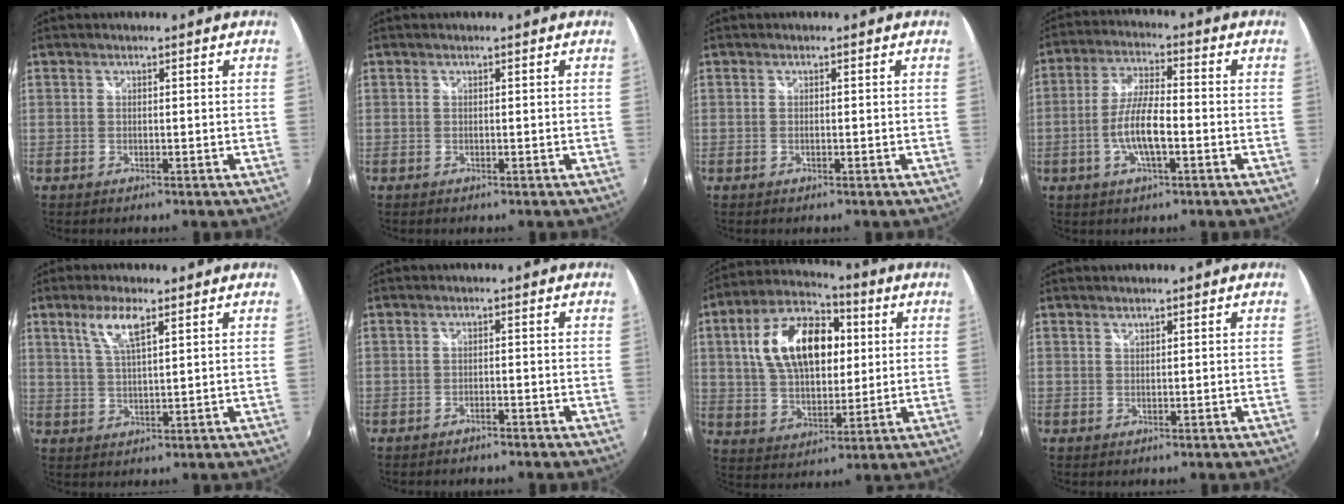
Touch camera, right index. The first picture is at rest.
{"total": 0.0}
{"total": 0.0}
{"total": 8.5, "force": [-2.5, 2.1, 7.8], "torque": [-0.159, 0.004, -0.048]}
{"total": 5.6, "force": [3.0, 1.3, 4.6], "torque": [-0.091, 0.004, 0.060]}
{"total": 1.7, "force": [-1.6, 0.5, 0.5], "torque": [-0.016, -0.002, -0.028]}
{"total": 17.5, "force": [3.9, 10.2, 13.7], "torque": [-0.258, 0.032, 0.068]}
{"total": 0.6, "force": [0.5, 0.2, 0.1], "torque": [-0.001, 0.001, 0.010]}